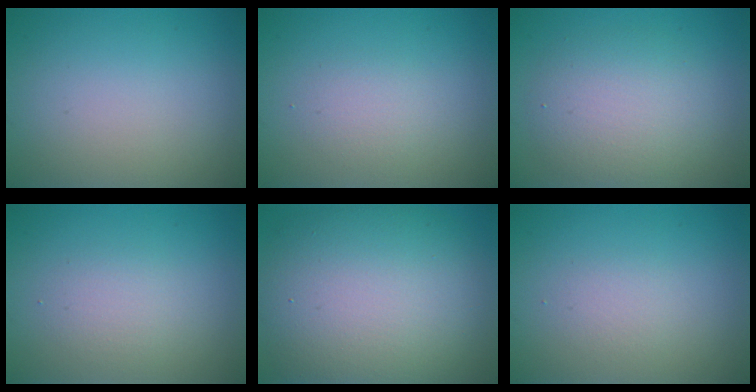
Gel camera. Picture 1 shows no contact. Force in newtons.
{"total": 1.6, "press": 1.6, "slide": 0.1}
{"total": 4.6, "press": 4.6, "slide": 0.3}
{"total": 1.8, "press": 1.8, "slide": 0.1}
{"total": 12.4, "press": 12.3, "slide": 1.4}
{"total": 1.3, "press": 1.3, "slide": 0.1}